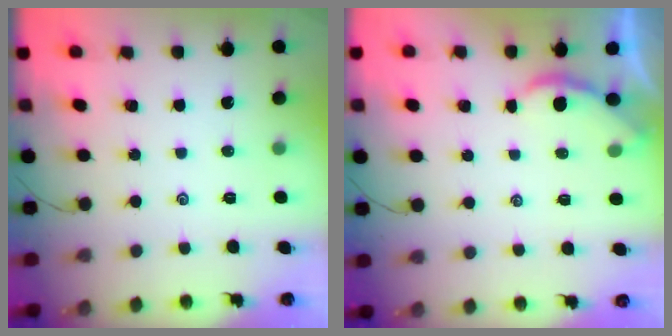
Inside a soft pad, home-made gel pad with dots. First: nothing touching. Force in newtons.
{"total": 1.6, "press": 1.6, "slide": 0.1}